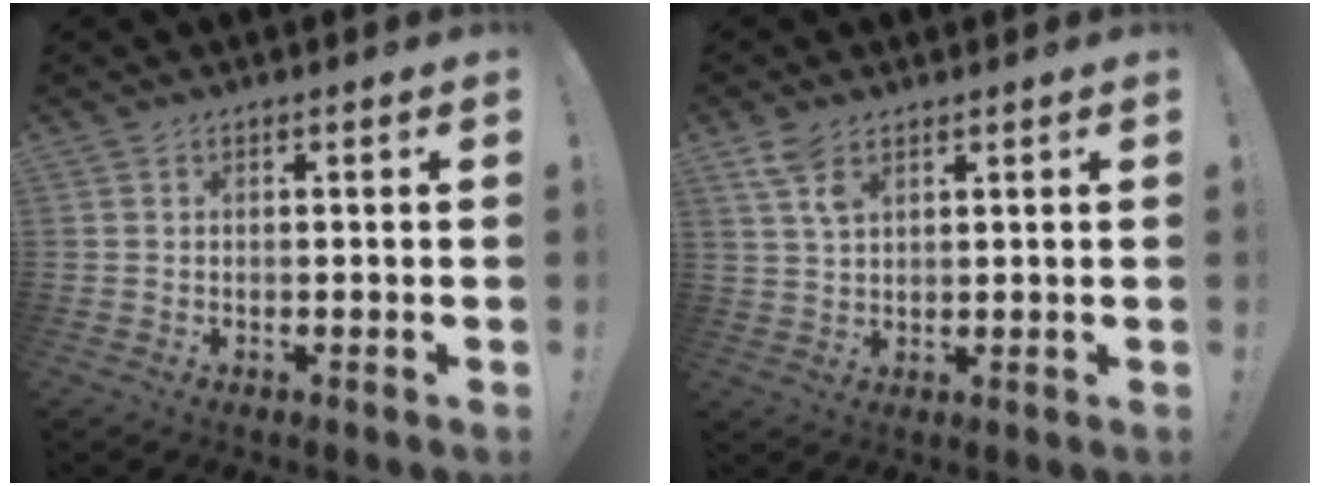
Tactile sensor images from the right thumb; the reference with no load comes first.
{"total": 6.0, "force": [3.7, 2.6, 3.9], "torque": [-0.069, -0.014, 0.069]}